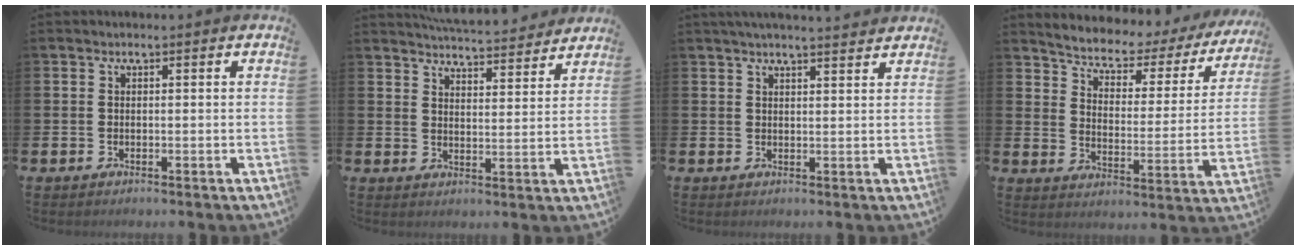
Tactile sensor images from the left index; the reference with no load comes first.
{"total": 5.8, "force": [5.8, 0.3, 0.6], "torque": [-0.021, -0.041, 0.102]}
{"total": 2.8, "force": [2.7, -0.2, 0.5], "torque": [-0.016, -0.011, 0.050]}
{"total": 4.8, "force": [4.3, 1.8, 1.1], "torque": [-0.049, -0.038, 0.065]}